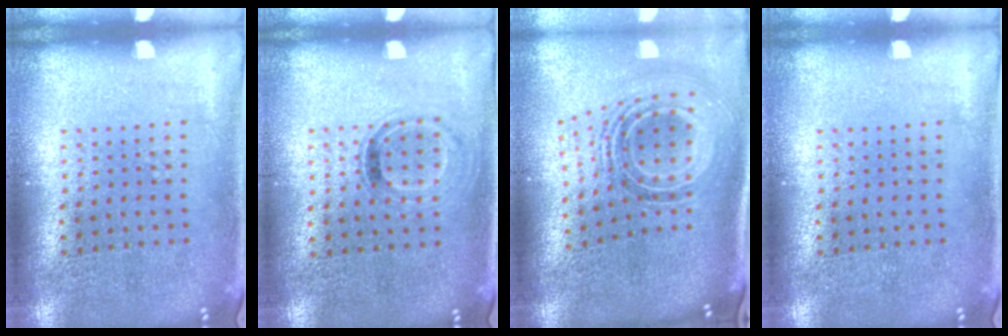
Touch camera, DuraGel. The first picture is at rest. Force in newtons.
{"total": 0.8, "press": 0.7, "slide": 0.4}
{"total": 1.8, "press": 1.3, "slide": 1.2}
{"total": 0.0}